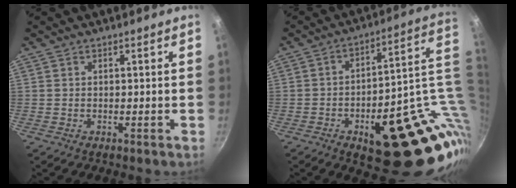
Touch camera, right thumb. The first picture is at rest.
{"total": 28.1, "force": [-2.5, 13.1, 24.8], "torque": [-0.251, 0.009, -0.008]}